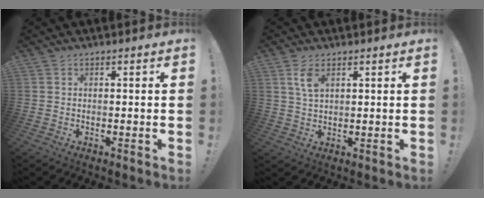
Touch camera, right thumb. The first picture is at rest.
{"total": 5.0, "force": [2.4, 2.2, 3.8], "torque": [-0.070, -0.005, 0.043]}